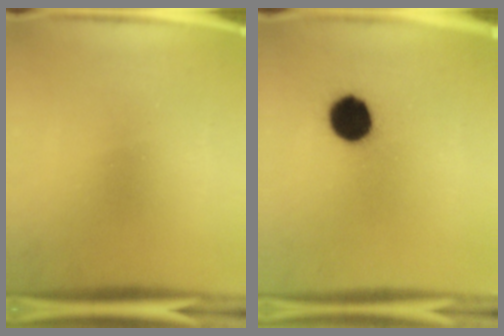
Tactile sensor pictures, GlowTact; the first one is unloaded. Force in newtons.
{"total": 10.8}